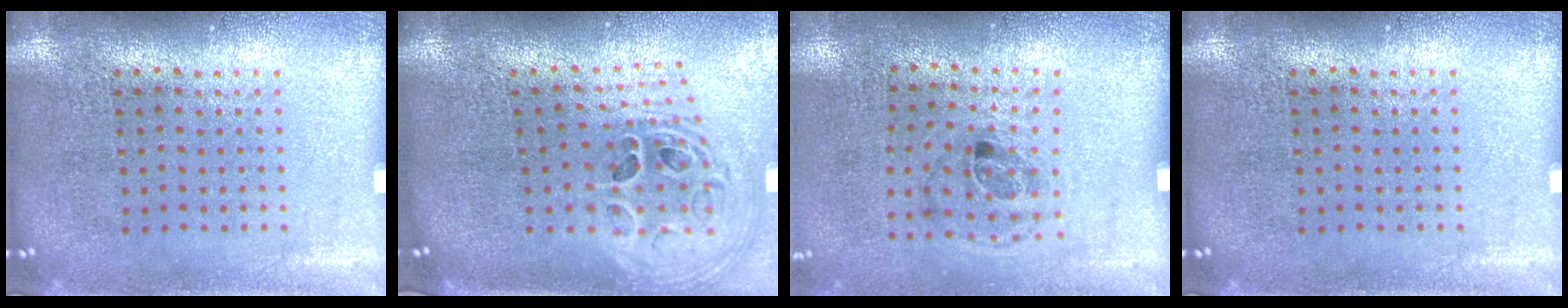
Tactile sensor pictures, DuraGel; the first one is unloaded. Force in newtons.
{"total": 1.9, "press": 1.6, "slide": 1.1}
{"total": 1.1, "press": 0.7, "slide": 0.9}
{"total": 0.0}